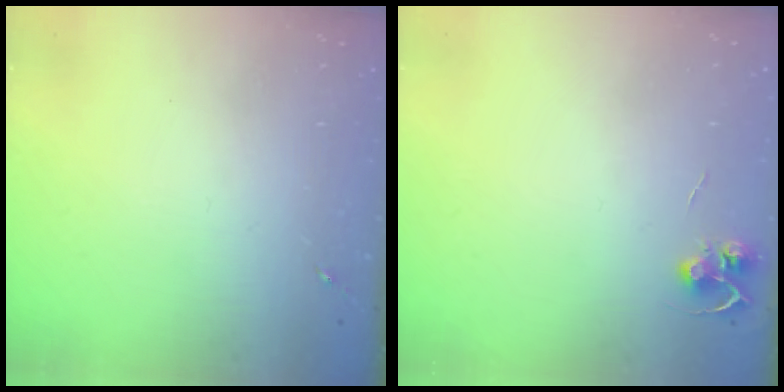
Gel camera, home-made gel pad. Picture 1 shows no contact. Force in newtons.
{"total": 5.7, "press": 5.6, "slide": 0.4}